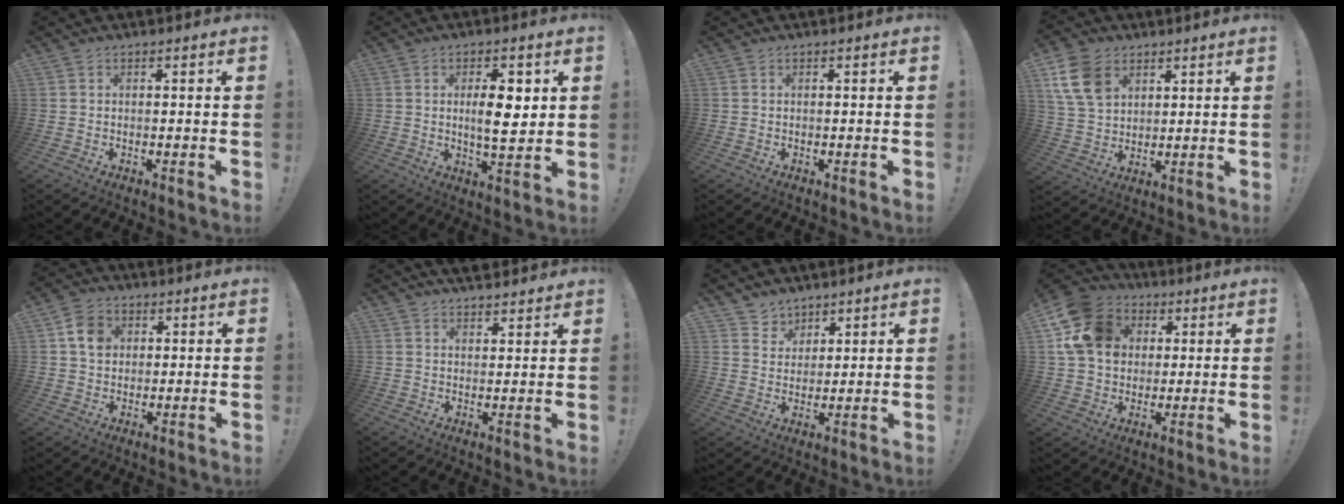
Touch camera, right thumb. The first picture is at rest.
{"total": 8.9, "force": [1.4, 3.2, 8.2], "torque": [-0.123, -0.005, 0.019]}
{"total": 0.0}
{"total": 13.4, "force": [6.3, 9.6, 7.0], "torque": [-0.123, -0.022, 0.129]}
{"total": 7.9, "force": [2.4, 6.3, 4.0], "torque": [-0.055, 0.004, 0.049]}
{"total": 4.2, "force": [3.8, 1.6, 0.7], "torque": [-0.006, -0.023, 0.070]}
{"total": 5.4, "force": [4.1, 3.5, -0.2], "torque": [0.003, -0.039, 0.080]}
{"total": 16.5, "force": [4.2, 13.4, 8.7], "torque": [-0.153, -0.007, 0.084]}